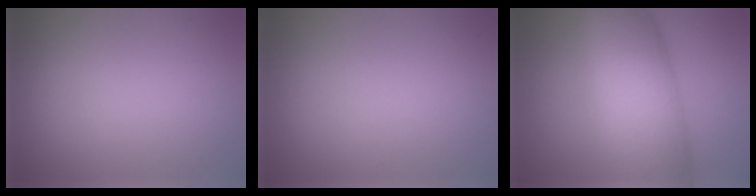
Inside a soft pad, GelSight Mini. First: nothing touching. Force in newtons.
{"total": 0.0}
{"total": 11.2, "press": 11.2, "slide": 0.3}